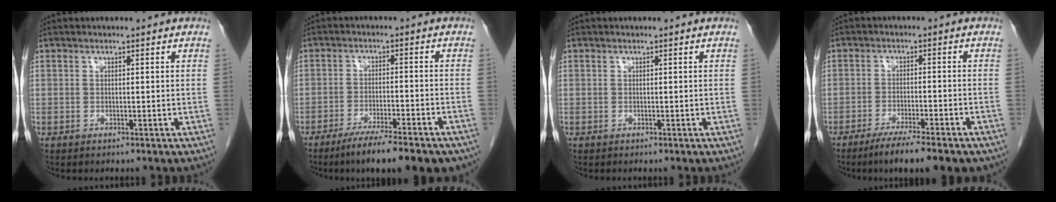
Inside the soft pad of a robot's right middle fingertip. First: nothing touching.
{"total": 13.0, "force": [-10.1, 1.8, 8.1], "torque": [-0.103, -0.018, -0.149]}
{"total": 0.0}
{"total": 10.3, "force": [-7.9, 1.0, 6.5], "torque": [-0.090, -0.020, -0.116]}